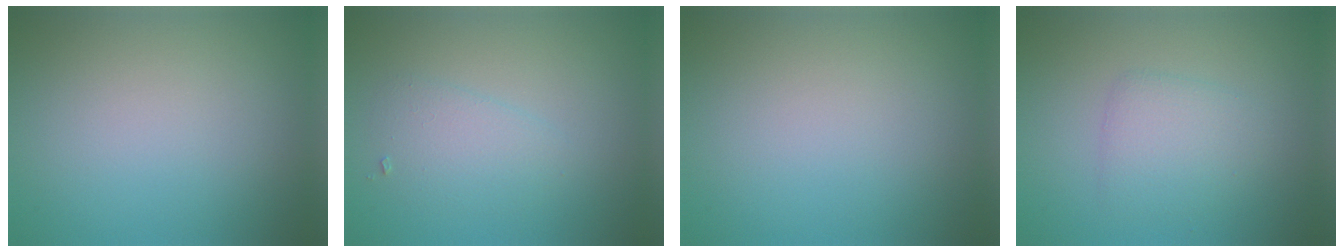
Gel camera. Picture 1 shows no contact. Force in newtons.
{"total": 2.2, "press": 2.2, "slide": 0.1}
{"total": 0.0}
{"total": 2.7, "press": 2.7, "slide": 0.1}